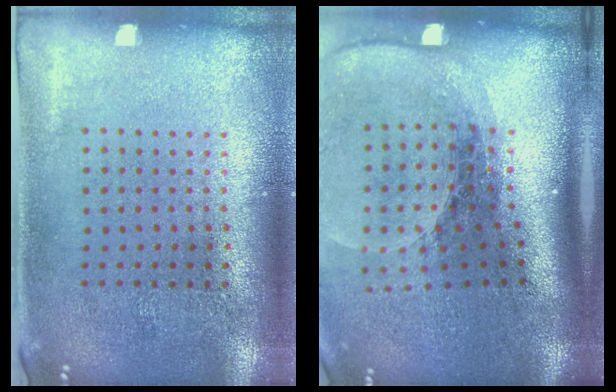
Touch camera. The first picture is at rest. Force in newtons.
{"total": 2.6, "press": 1.8, "slide": 1.8}